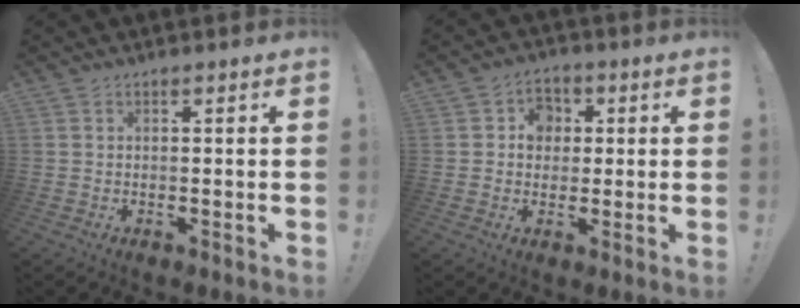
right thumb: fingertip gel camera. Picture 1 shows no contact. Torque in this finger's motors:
{"motor_torque": [-0.26, 0.38, 0.07, 0.54, -0.01]}